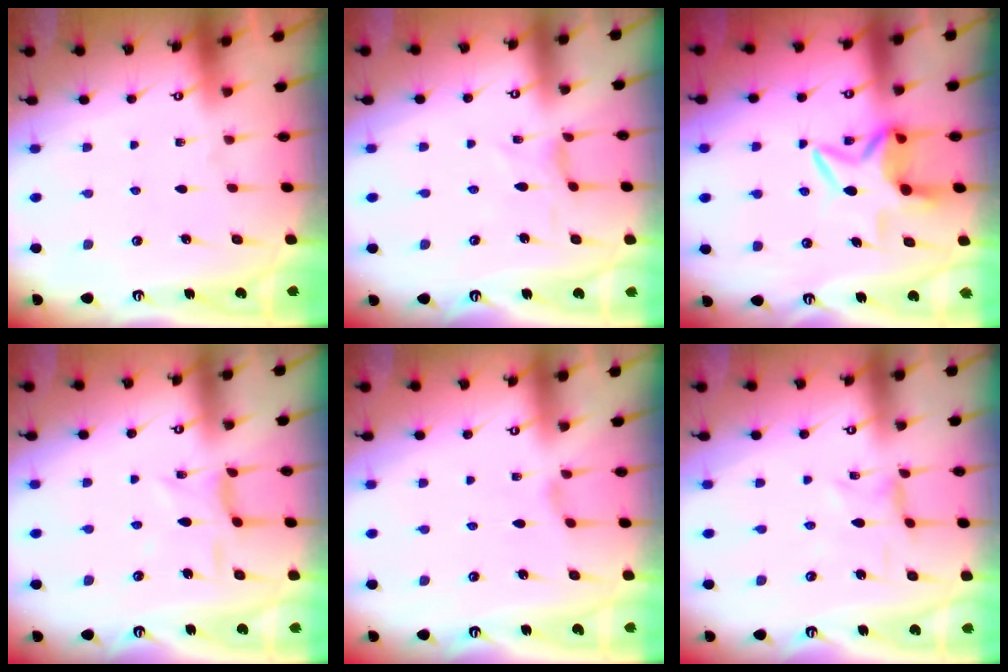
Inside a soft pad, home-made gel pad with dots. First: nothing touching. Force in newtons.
{"total": 0.8, "press": 0.8, "slide": 0.2}
{"total": 7.8, "press": 7.7, "slide": 1.2}
{"total": 5.3, "press": 5.3, "slide": 0.4}
{"total": 1.0, "press": 1.0, "slide": 0.3}
{"total": 0.6, "press": 0.5, "slide": 0.2}